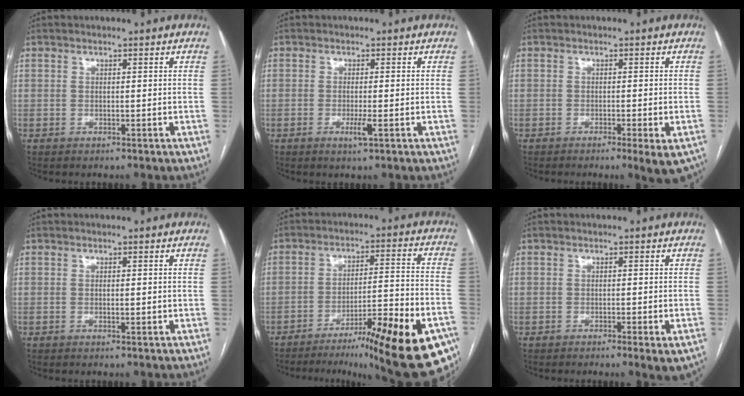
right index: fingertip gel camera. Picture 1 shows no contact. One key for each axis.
{"total": 2.2, "fx": -0.9, "fy": -0.1, "fz": 2.0, "tx": -0.038, "ty": -0.005, "tz": -0.015}
{"total": 4.7, "fx": -2.5, "fy": 0.6, "fz": 3.9, "tx": -0.042, "ty": -0.009, "tz": -0.032}
{"total": 1.0, "fx": -0.2, "fy": 0.2, "fz": 0.9, "tx": -0.016, "ty": -0.001, "tz": -0.001}
{"total": 24.8, "fx": -15.6, "fy": 3.4, "fz": 18.9, "tx": -0.173, "ty": 0.005, "tz": -0.220}
{"total": 3.4, "fx": -1.7, "fy": 0.4, "fz": 2.9, "tx": -0.034, "ty": -0.008, "tz": -0.021}